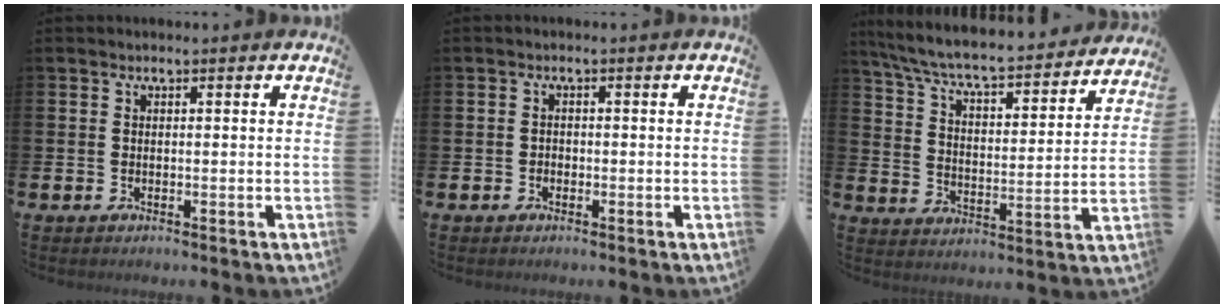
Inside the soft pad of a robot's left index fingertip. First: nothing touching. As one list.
[{"total": 1.0, "force": [-0.6, 0.7, 0.2], "torque": [-0.010, 0.006, -0.013]}, {"total": 7.2, "force": [6.7, 0.8, 2.5], "torque": [-0.082, -0.057, 0.110]}]